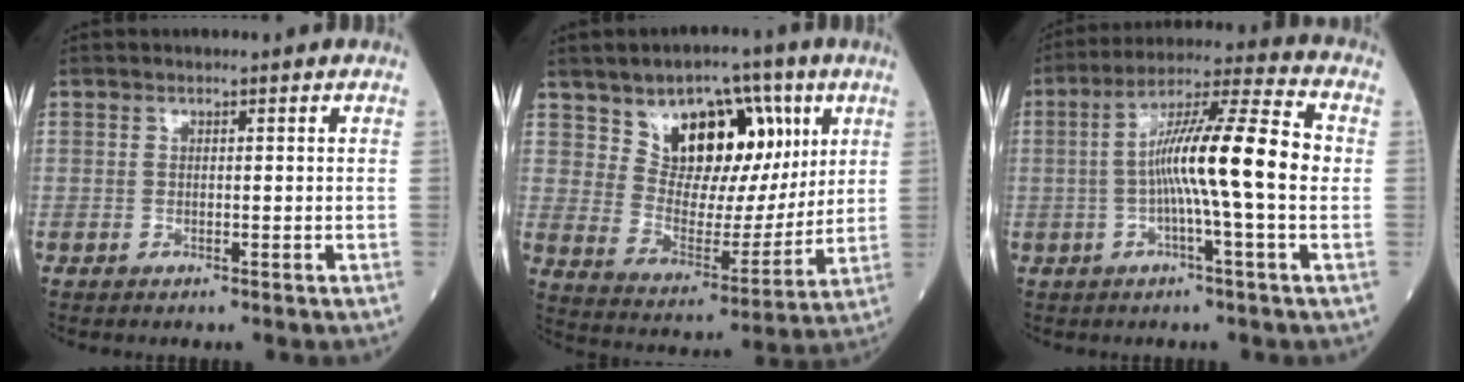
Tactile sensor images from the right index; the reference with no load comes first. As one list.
[{"total": 14.3, "force": [6.6, 8.2, 9.7], "torque": [-0.146, 0.016, 0.120]}, {"total": 13.0, "force": [-0.8, -0.2, 13.0], "torque": [-0.221, 0.019, -0.025]}]